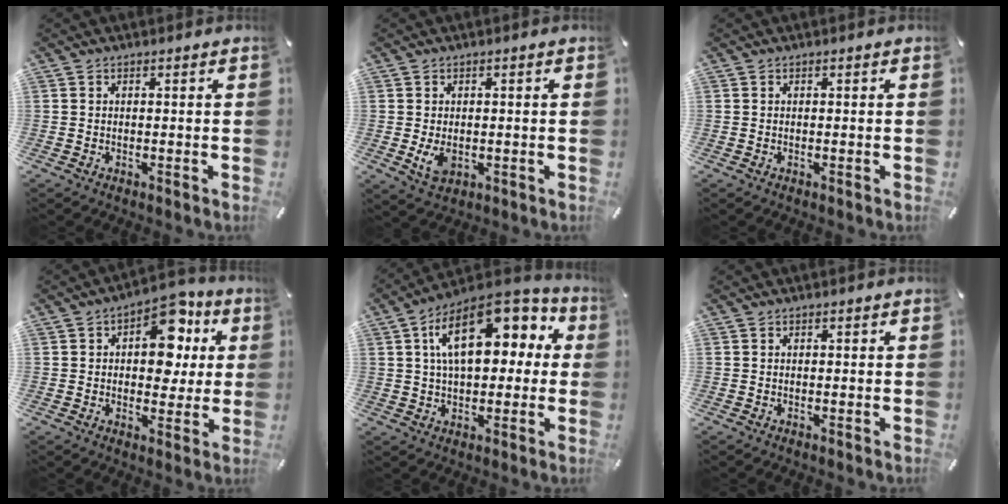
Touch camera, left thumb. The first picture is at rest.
{"total": 4.3, "force": [-0.7, 3.0, 3.0], "torque": [-0.065, -0.005, -0.015]}
{"total": 0.0}
{"total": 12.3, "force": [3.9, 8.1, 8.4], "torque": [-0.110, -0.018, 0.066]}
{"total": 18.0, "force": [6.3, 10.1, 13.6], "torque": [-0.216, -0.020, 0.107]}
{"total": 0.0}